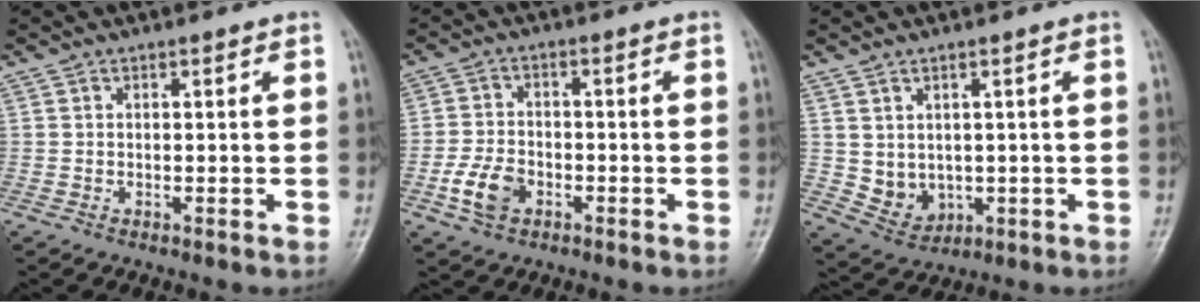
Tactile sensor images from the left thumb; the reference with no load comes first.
{"total": 6.1, "force": [-2.5, 4.1, 3.8], "torque": [-0.069, 0.011, -0.051]}
{"total": 5.1, "force": [0.3, 4.2, 2.9], "torque": [-0.031, -0.010, 0.025]}